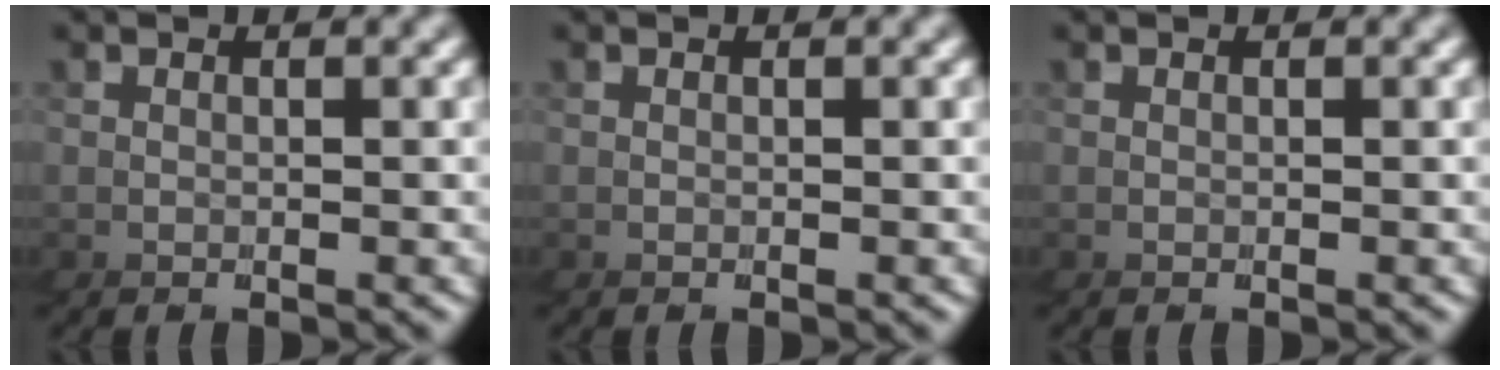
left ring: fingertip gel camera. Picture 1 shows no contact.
{"total": 0.0}
{"total": 0.0}